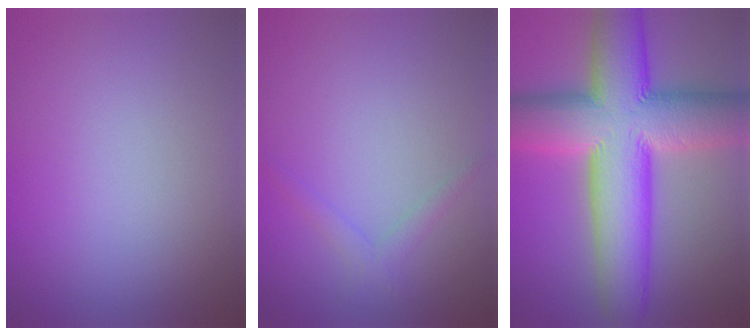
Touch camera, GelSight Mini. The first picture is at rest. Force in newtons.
{"total": 1.3, "press": 1.3, "slide": 0.1}
{"total": 15.2, "press": 15.2, "slide": 0.6}